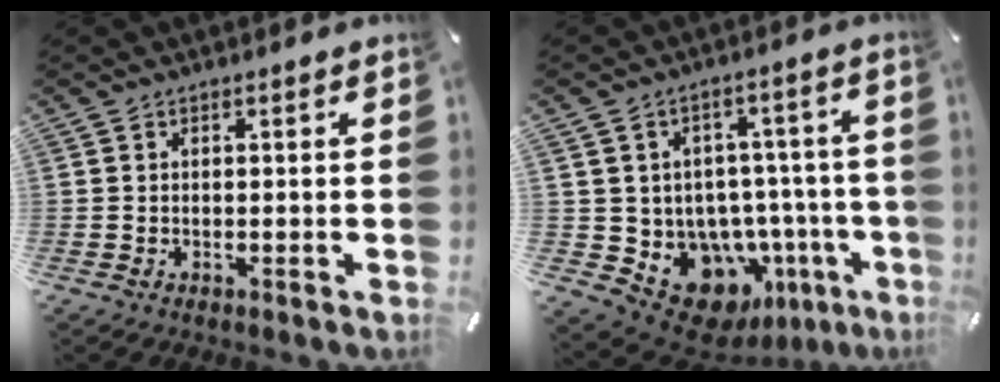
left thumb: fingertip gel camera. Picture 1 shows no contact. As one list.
[{"total": 13.3, "force": [-5.6, 10.4, 6.0], "torque": [-0.076, 0.014, -0.074]}]